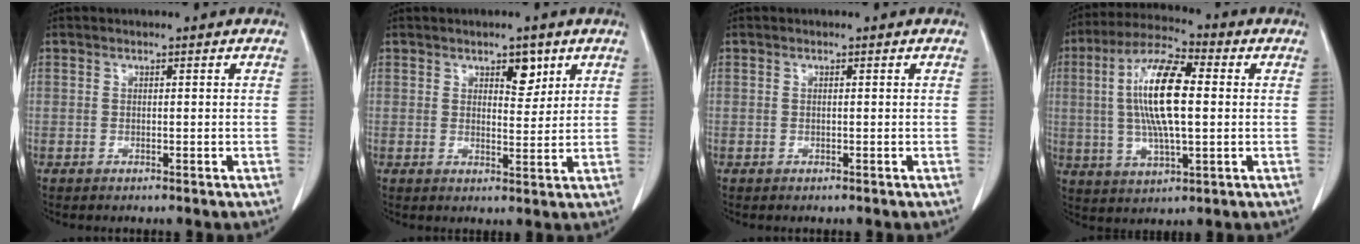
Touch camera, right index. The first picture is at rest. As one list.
[{"total": 3.7, "force": [2.1, 1.7, 2.5], "torque": [-0.030, -0.004, 0.033]}, {"total": 0.0}, {"total": 13.5, "force": [1.2, 3.2, 13.0], "torque": [-0.258, 0.015, 0.019]}]